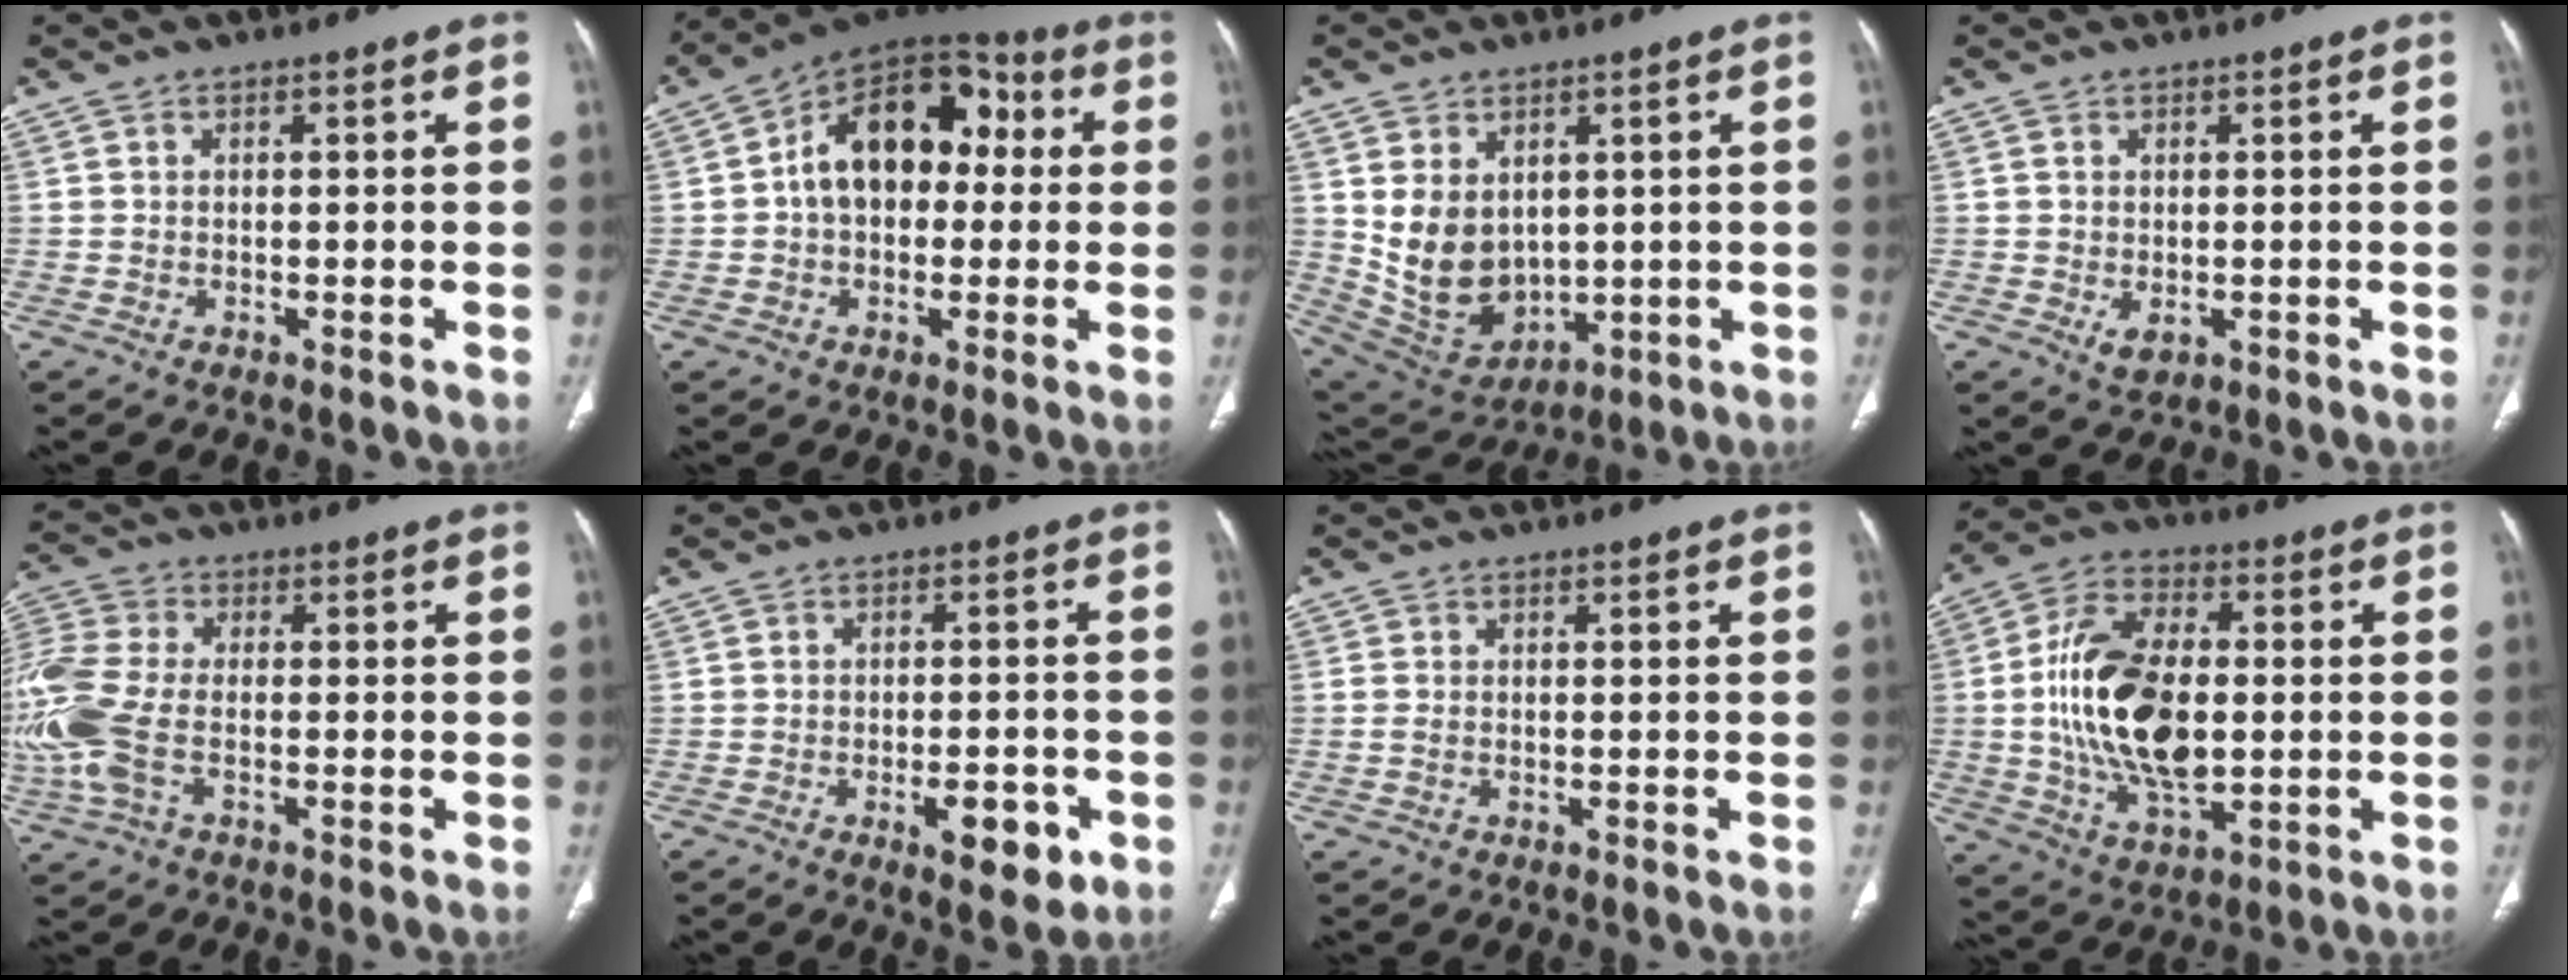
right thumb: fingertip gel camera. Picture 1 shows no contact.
{"total": 16.9, "force": [1.8, 11.3, 12.5], "torque": [-0.153, 0.045, 0.018]}
{"total": 12.4, "force": [1.8, 9.2, 8.0], "torque": [-0.121, -0.016, 0.072]}
{"total": 2.4, "force": [-0.3, 1.6, 1.7], "torque": [-0.028, -0.005, 0.003]}
{"total": 14.8, "force": [-2.7, 8.4, 11.9], "torque": [-0.313, 0.010, -0.050]}
{"total": 7.5, "force": [-3.1, 3.1, 6.0], "torque": [-0.072, 0.007, -0.039]}
{"total": 1.1, "force": [-0.2, 0.6, 0.9], "torque": [-0.027, 0.002, -0.002]}
{"total": 19.6, "force": [-0.2, 10.6, 16.4], "torque": [-0.310, 0.005, 0.001]}